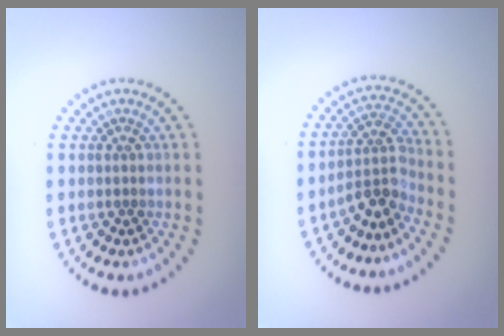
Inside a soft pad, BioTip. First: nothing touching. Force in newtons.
{"total": 3.3, "press": 2.4, "slide": 2.3}